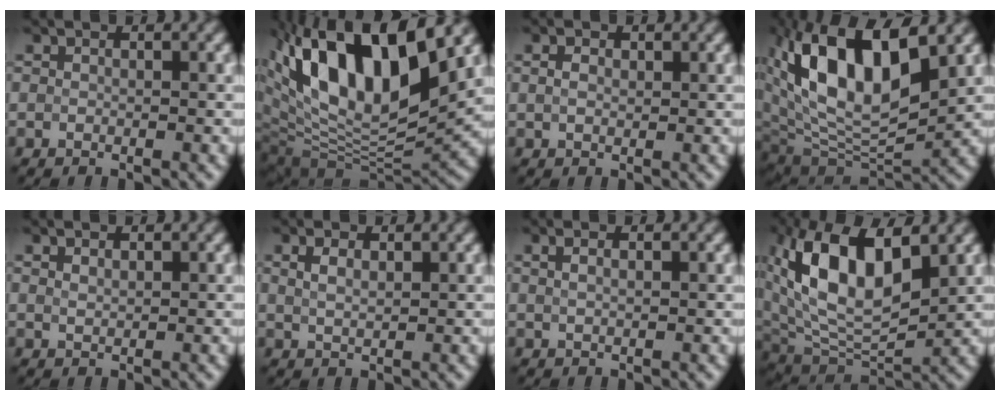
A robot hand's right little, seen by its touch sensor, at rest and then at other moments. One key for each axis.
{"total": 14.7, "fx": 6.3, "fy": 6.0, "fz": 11.8, "tx": -0.206, "ty": 0.021, "tz": 0.113}
{"total": 1.2, "fx": 0.4, "fy": 0.7, "fz": 0.9, "tx": -0.020, "ty": 0.009, "tz": 0.008}
{"total": 12.0, "fx": 3.9, "fy": 6.0, "fz": 9.6, "tx": -0.176, "ty": 0.007, "tz": 0.075}
{"total": 0.8, "fx": 0.7, "fy": 0.1, "fz": 0.3, "tx": -0.010, "ty": 0.004, "tz": 0.017}
{"total": 1.6, "fx": 1.0, "fy": 0.5, "fz": 1.2, "tx": -0.030, "ty": 0.007, "tz": 0.023}
{"total": 1.3, "fx": 0.8, "fy": 0.1, "fz": 0.9, "tx": -0.021, "ty": 0.002, "tz": 0.019}
{"total": 10.7, "fx": 3.2, "fy": 5.2, "fz": 8.8, "tx": -0.171, "ty": 0.011, "tz": 0.055}